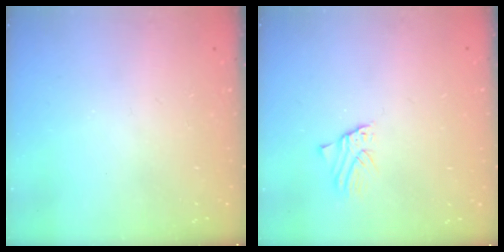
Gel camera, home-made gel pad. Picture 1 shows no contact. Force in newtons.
{"total": 1.7, "press": 1.6, "slide": 0.2}